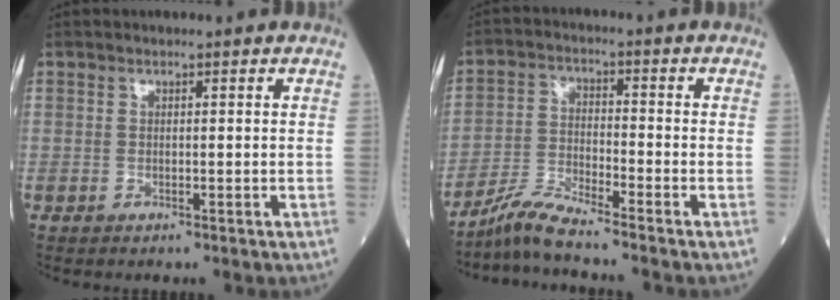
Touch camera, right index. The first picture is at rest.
{"total": 5.6, "force": [-5.3, -1.1, 1.7], "torque": [-0.040, -0.020, -0.106]}